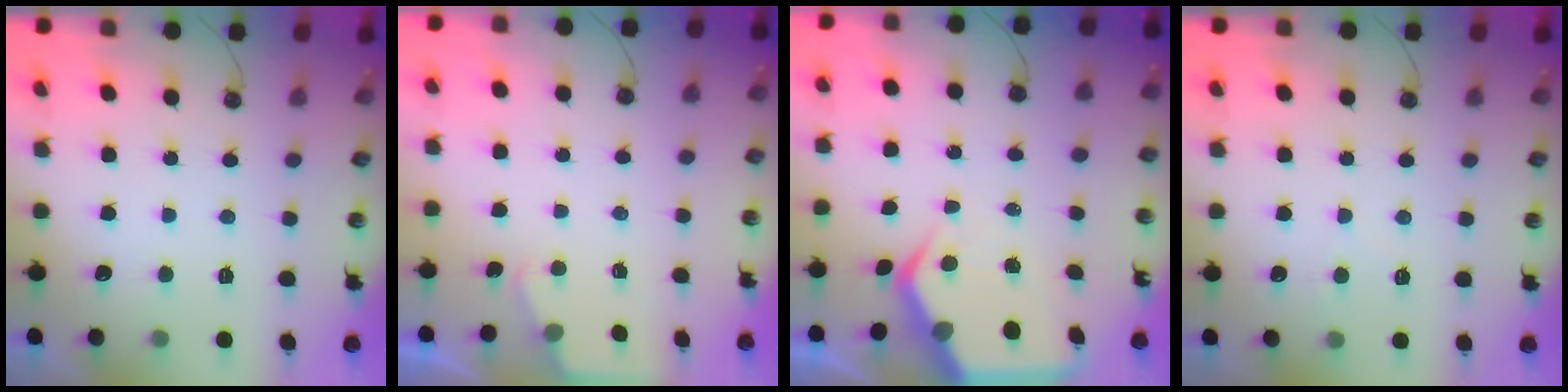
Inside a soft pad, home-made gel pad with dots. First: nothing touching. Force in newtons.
{"total": 2.1, "press": 2.1, "slide": 0.3}
{"total": 8.6, "press": 8.5, "slide": 1.3}
{"total": 4.8, "press": 4.7, "slide": 0.6}